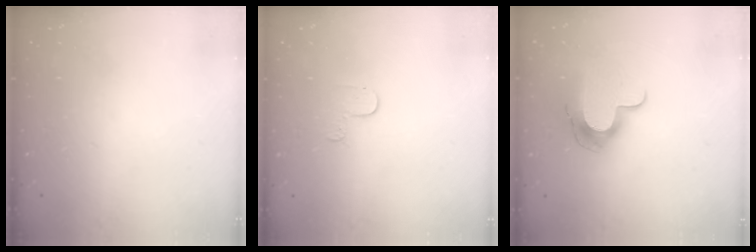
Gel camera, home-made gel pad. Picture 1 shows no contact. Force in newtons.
{"total": 3.0, "press": 3.0, "slide": 0.3}
{"total": 11.5, "press": 11.5, "slide": 0.7}